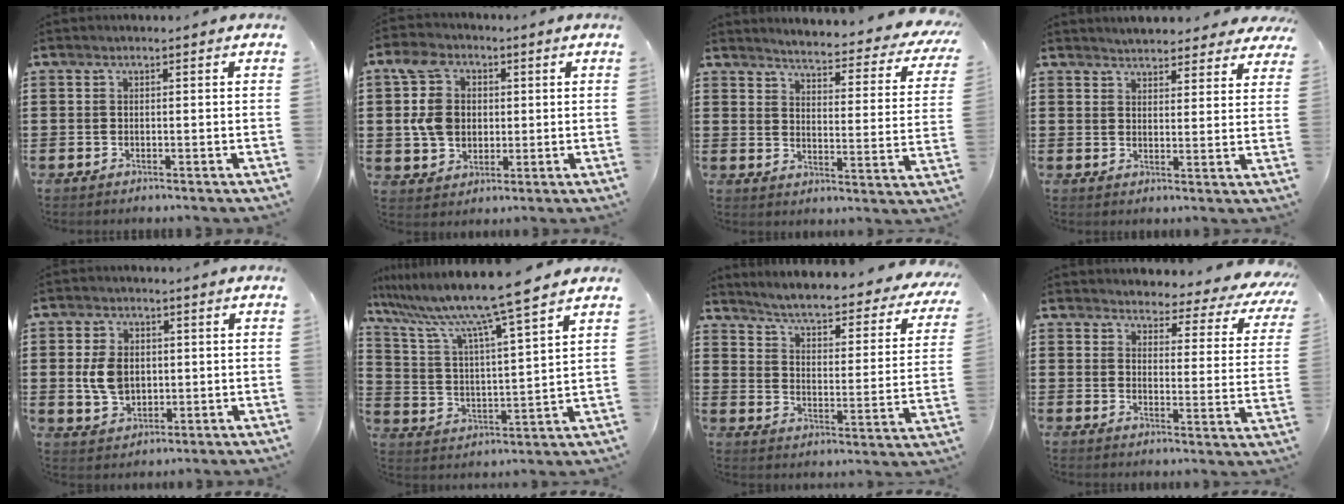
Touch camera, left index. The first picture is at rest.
{"total": 8.9, "force": [1.3, 7.3, 4.9], "torque": [-0.141, 0.016, 0.022]}
{"total": 3.7, "force": [3.5, -0.3, 1.2], "torque": [-0.036, -0.038, 0.050]}
{"total": 4.0, "force": [3.9, 0.6, 0.4], "torque": [-0.021, -0.010, 0.074]}
{"total": 6.0, "force": [0.3, 4.2, 4.2], "torque": [-0.110, 0.005, 0.000]}
{"total": 9.9, "force": [8.4, -0.9, 5.2], "torque": [-0.137, -0.057, 0.134]}
{"total": 4.4, "force": [3.8, -0.3, 2.1], "torque": [-0.061, -0.040, 0.054]}
{"total": 3.5, "force": [3.3, 0.9, 0.6], "torque": [-0.027, -0.030, 0.051]}